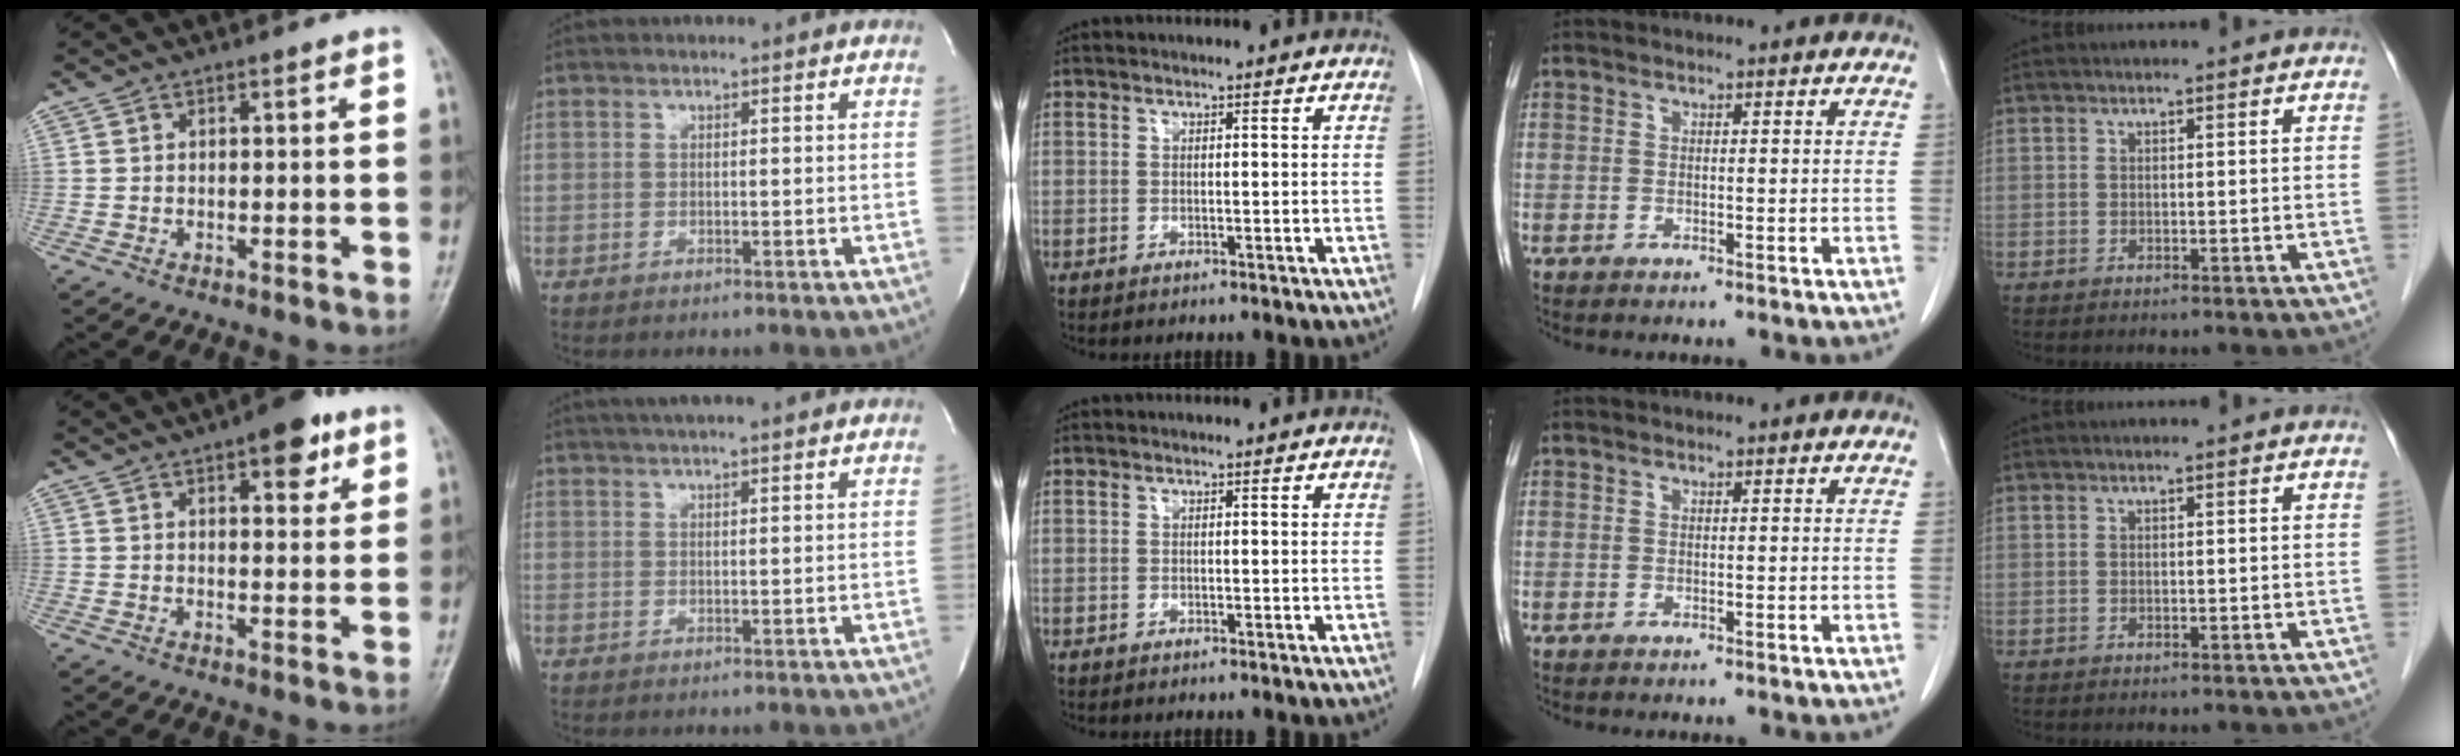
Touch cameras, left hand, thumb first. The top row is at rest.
{"thumb": {"total": 8.3, "force": [4.5, 3.3, 6.1], "torque": [-0.057, -0.016, 0.056]}, "index": {"total": 9.4, "force": [8.0, 0.9, 4.9], "torque": [-0.078, 0.029, 0.107]}}